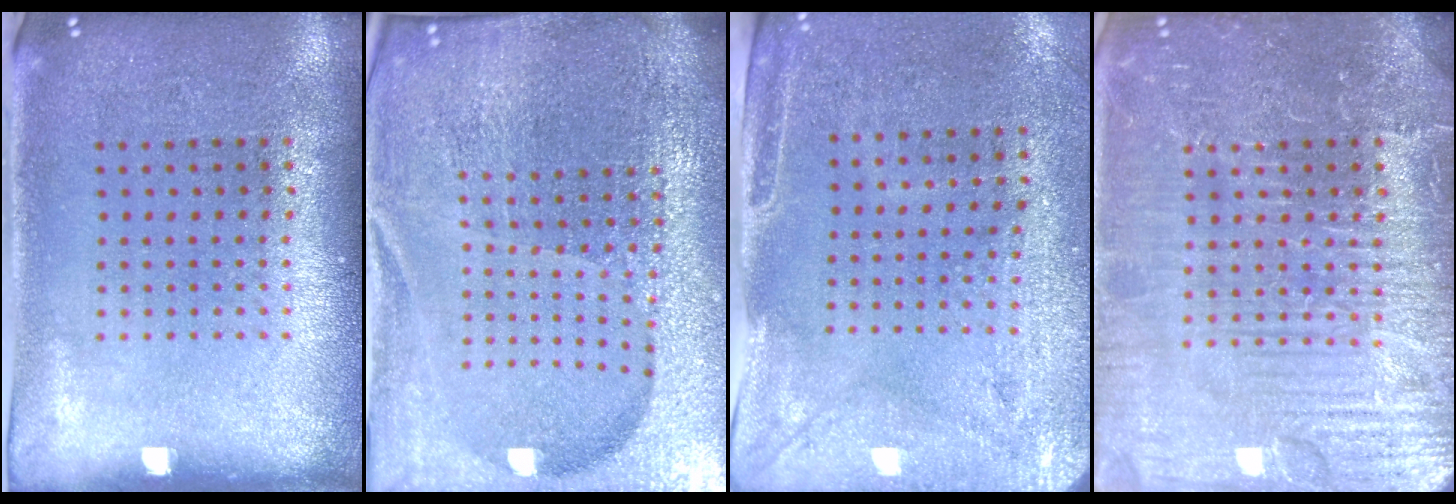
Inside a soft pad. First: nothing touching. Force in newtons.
{"total": 6.9, "press": 5.9, "slide": 3.6}
{"total": 2.9, "press": 2.5, "slide": 1.6}
{"total": 7.7, "press": 7.7, "slide": 1.0}